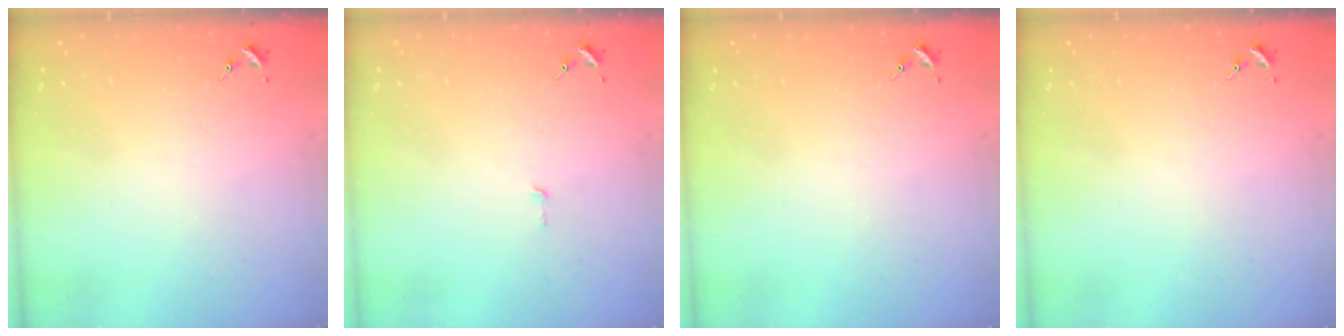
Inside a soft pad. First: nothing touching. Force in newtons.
{"total": 2.4, "press": 2.4, "slide": 0.2}
{"total": 0.0}
{"total": 0.0}